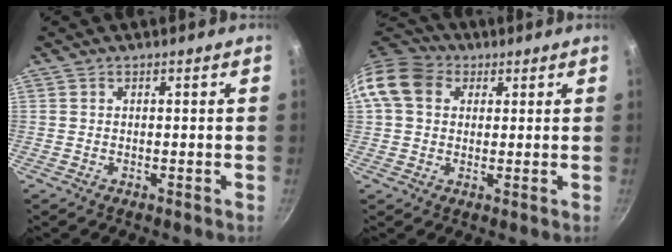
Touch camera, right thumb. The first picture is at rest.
{"total": 11.2, "force": [3.0, 8.9, 6.2], "torque": [-0.100, 0.017, 0.038]}